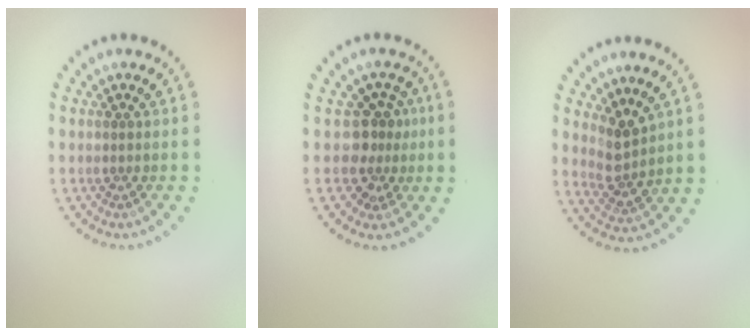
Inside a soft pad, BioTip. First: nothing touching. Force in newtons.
{"total": 2.7, "press": 2.1, "slide": 1.8}
{"total": 2.7, "press": 2.1, "slide": 1.8}